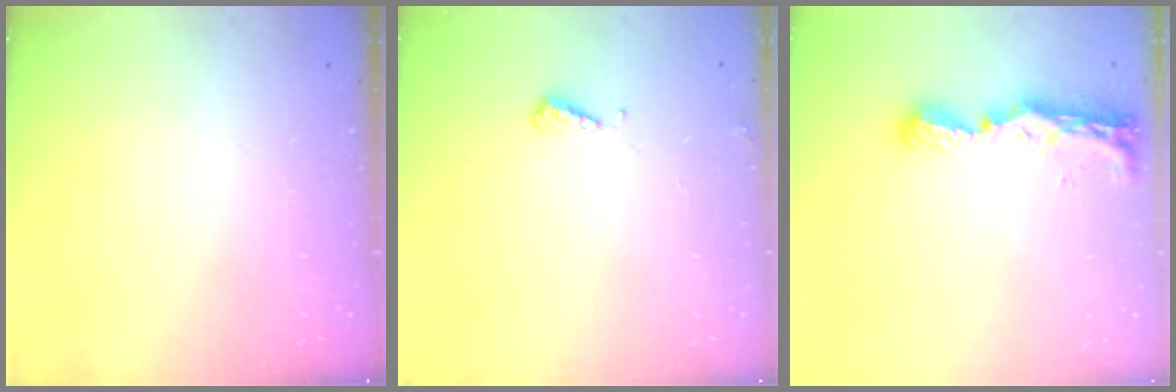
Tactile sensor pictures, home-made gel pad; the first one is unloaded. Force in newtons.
{"total": 4.5, "press": 4.4, "slide": 0.8}
{"total": 8.3, "press": 8.3, "slide": 0.6}